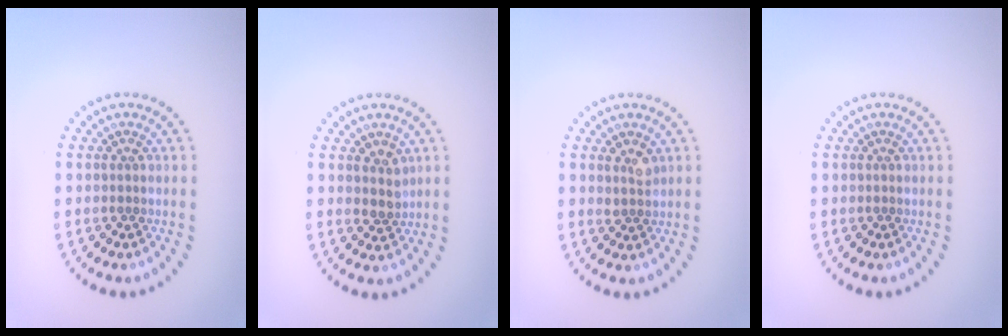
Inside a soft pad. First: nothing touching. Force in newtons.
{"total": 1.8, "press": 1.5, "slide": 1.0}
{"total": 1.6, "press": 1.4, "slide": 0.8}
{"total": 0.0}